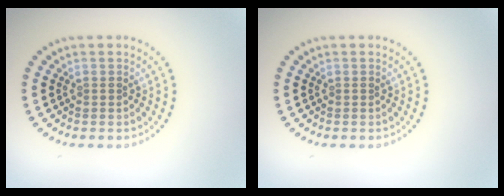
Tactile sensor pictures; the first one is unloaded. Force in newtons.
{"total": 0.0}